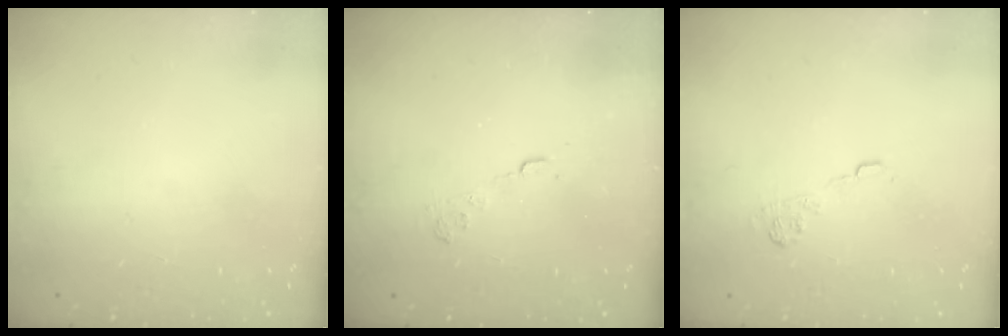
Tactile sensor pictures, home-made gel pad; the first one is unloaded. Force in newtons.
{"total": 3.6, "press": 3.4, "slide": 1.2}
{"total": 9.2, "press": 9.2, "slide": 0.8}